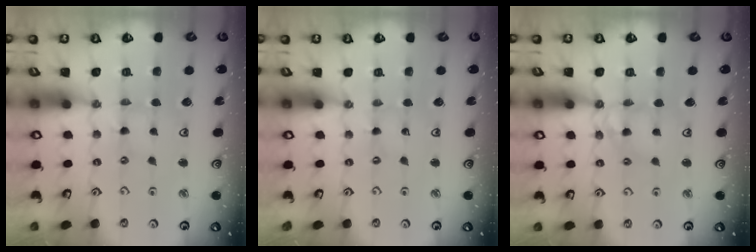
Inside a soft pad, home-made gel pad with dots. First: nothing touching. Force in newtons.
{"total": 0.0}
{"total": 9.8, "press": 9.8, "slide": 0.8}